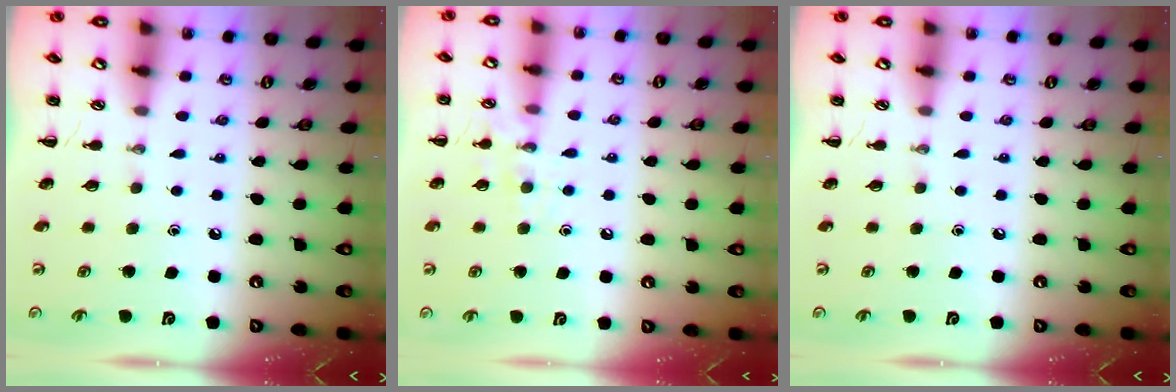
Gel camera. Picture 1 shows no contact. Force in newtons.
{"total": 7.9, "press": 7.8, "slide": 1.0}
{"total": 0.0}